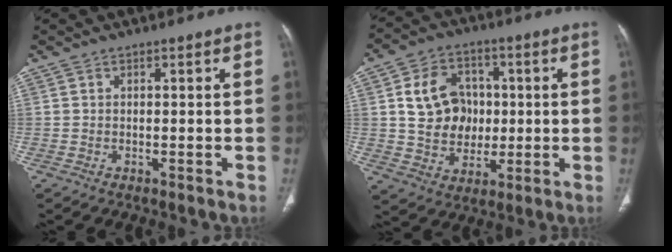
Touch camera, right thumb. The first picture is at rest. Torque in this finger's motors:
{"motor_torque": [0.19, 0.20, 0.43, 0.32, 0.10]}